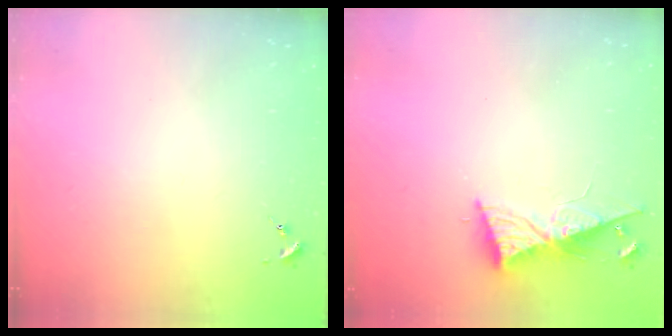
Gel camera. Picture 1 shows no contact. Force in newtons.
{"total": 9.3, "press": 9.3, "slide": 0.8}